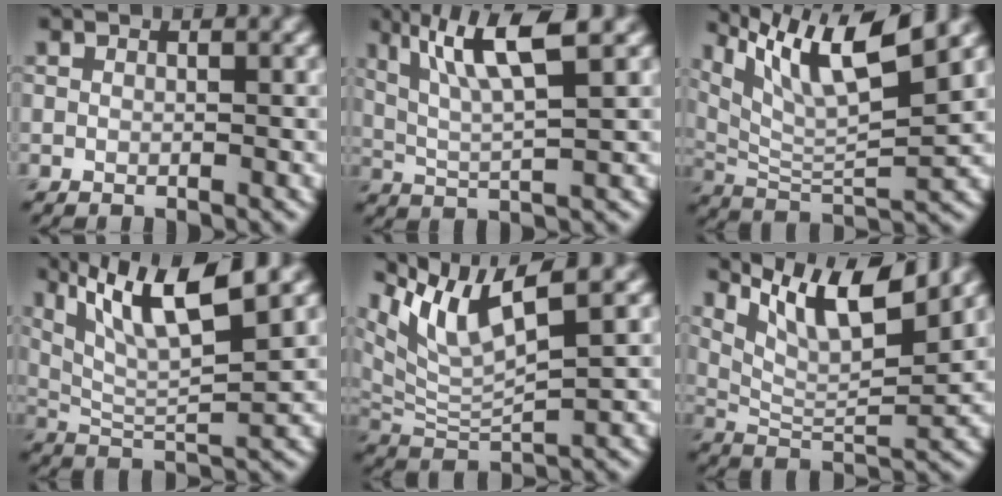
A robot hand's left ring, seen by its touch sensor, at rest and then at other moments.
{"total": 6.8, "force": [3.1, 1.2, 6.0], "torque": [-0.109, 0.008, 0.061]}
{"total": 10.2, "force": [6.1, 2.1, 7.8], "torque": [-0.144, 0.006, 0.116]}
{"total": 8.4, "force": [4.3, 1.8, 6.9], "torque": [-0.128, 0.006, 0.082]}
{"total": 6.9, "force": [4.3, 1.4, 5.3], "torque": [-0.112, 0.002, 0.086]}
{"total": 8.8, "force": [5.9, 2.0, 6.3], "torque": [-0.120, 0.002, 0.107]}